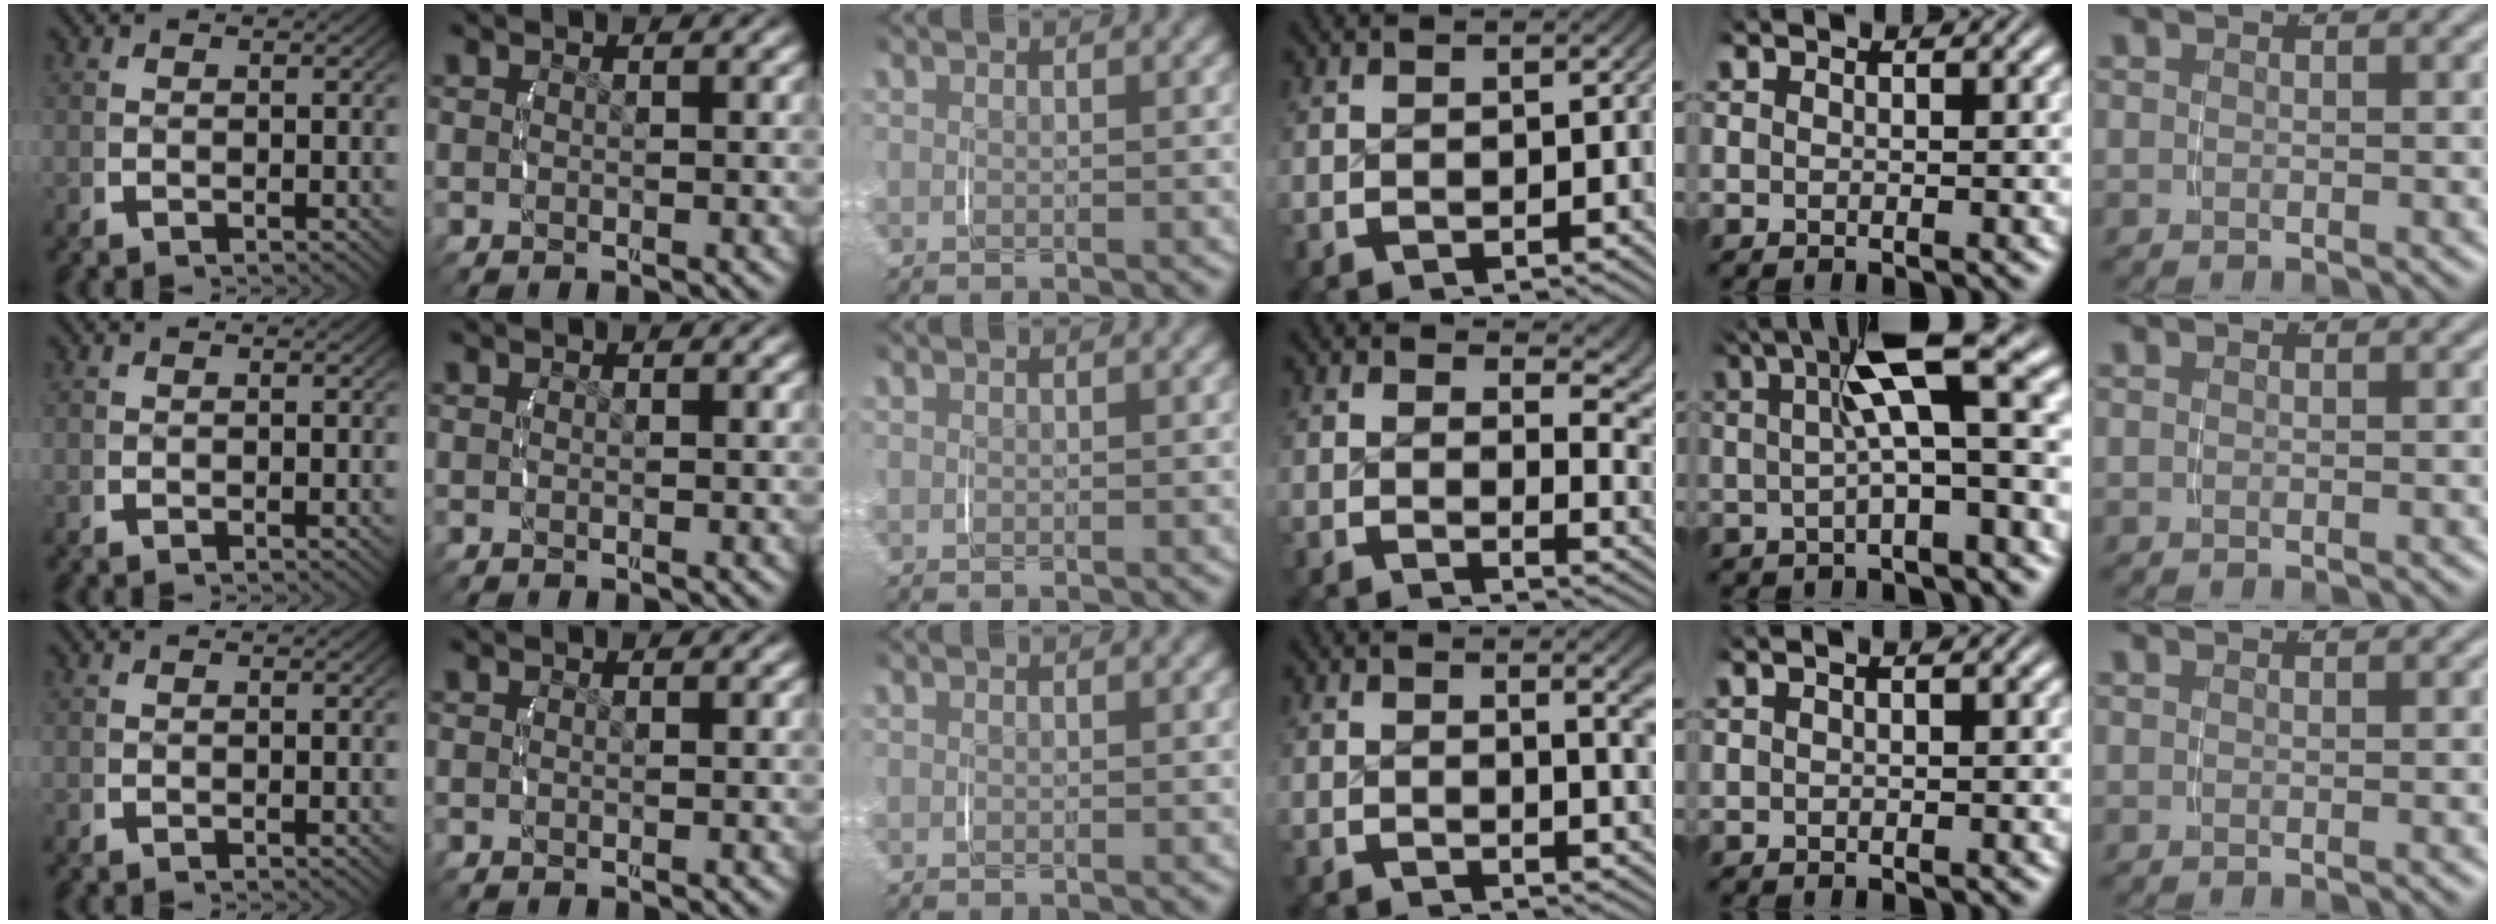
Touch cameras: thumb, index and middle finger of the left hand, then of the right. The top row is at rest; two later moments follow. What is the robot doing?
{"motion": "lift_and_place", "object": "measuring cup"}